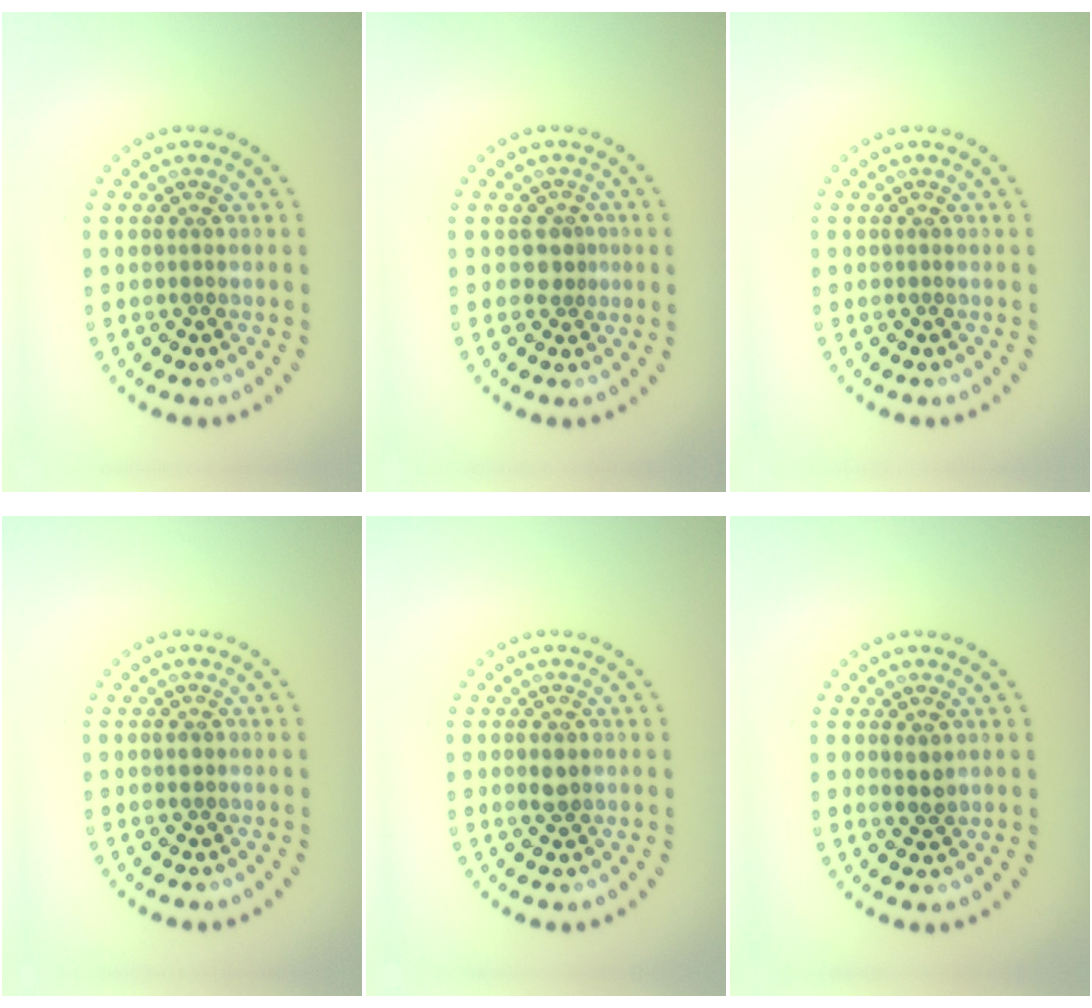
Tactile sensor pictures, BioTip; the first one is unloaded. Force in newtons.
{"total": 1.5, "press": 1.0, "slide": 1.1}
{"total": 0.0}
{"total": 0.8, "press": 0.8, "slide": 0.1}
{"total": 1.3, "press": 1.3, "slide": 0.1}
{"total": 1.3, "press": 1.3, "slide": 0.4}